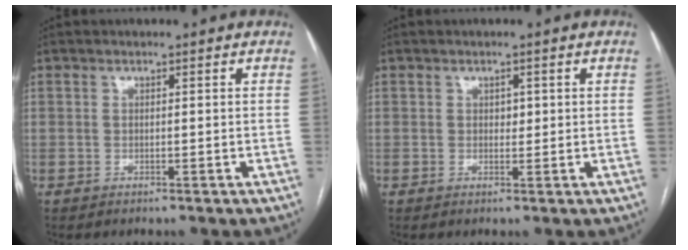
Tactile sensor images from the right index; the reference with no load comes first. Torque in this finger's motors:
{"motor_torque": [0.07, 0.02, 0.02, 0.01]}